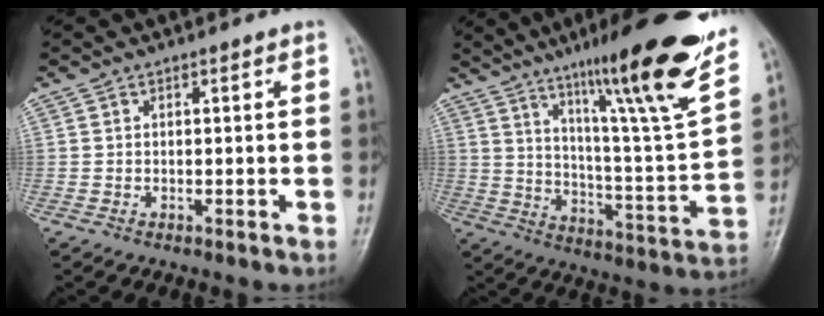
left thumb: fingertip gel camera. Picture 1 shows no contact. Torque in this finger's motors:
{"motor_torque": [0.80, -0.02, 1.35, -1.42, 0.30]}